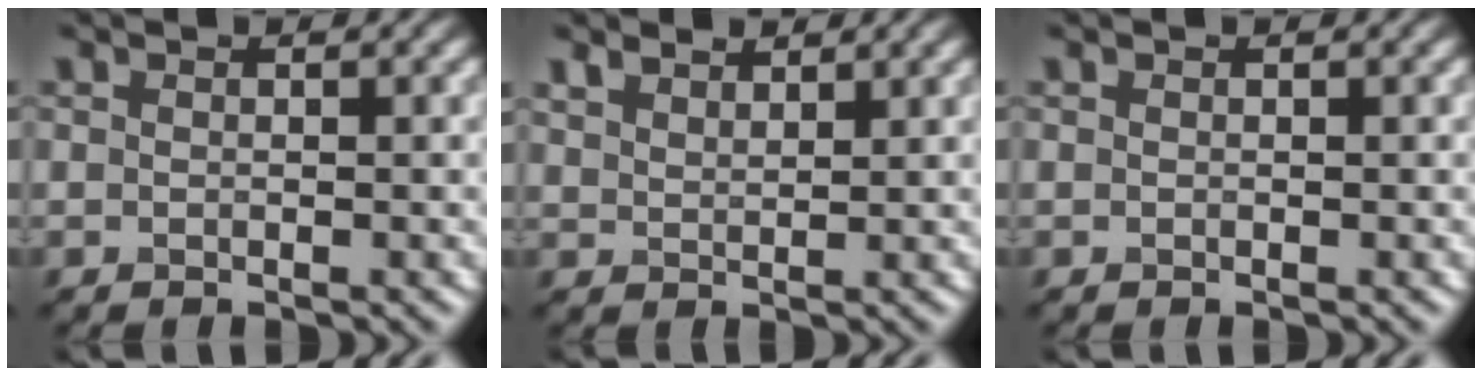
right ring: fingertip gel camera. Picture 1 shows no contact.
{"total": 2.4, "force": [2.2, 0.8, 0.6], "torque": [-0.018, 0.005, 0.043]}
{"total": 0.0}